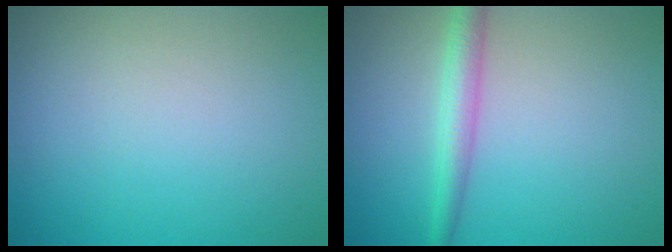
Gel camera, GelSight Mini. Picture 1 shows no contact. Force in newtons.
{"total": 2.7, "press": 2.7, "slide": 0.1}